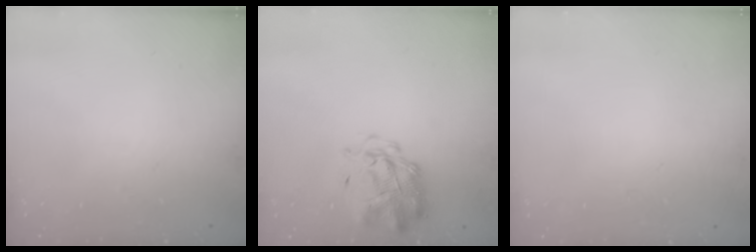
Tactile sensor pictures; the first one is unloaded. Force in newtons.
{"total": 2.9, "press": 2.8, "slide": 0.7}
{"total": 1.8, "press": 1.8, "slide": 0.2}